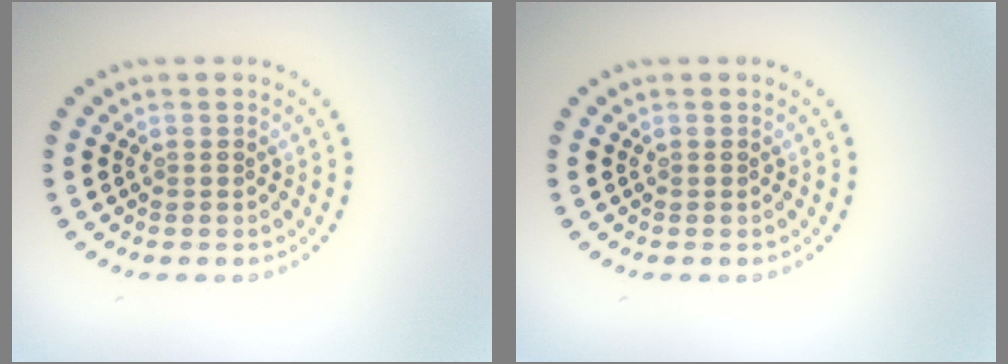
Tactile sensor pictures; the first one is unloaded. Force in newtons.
{"total": 0.0}